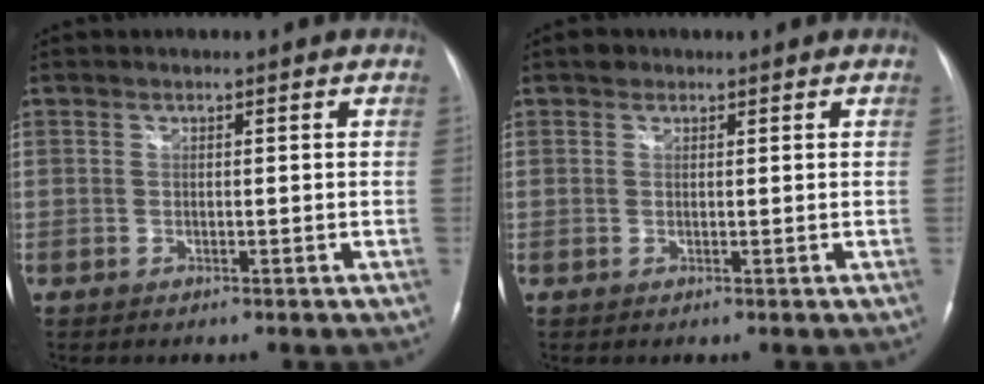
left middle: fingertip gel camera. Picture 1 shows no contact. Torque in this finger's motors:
{"motor_torque": [0.18, -0.12, -0.07, 0.01]}